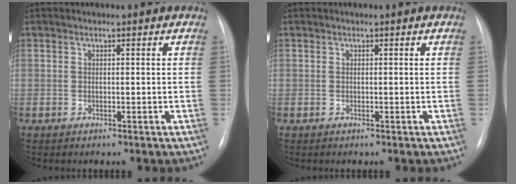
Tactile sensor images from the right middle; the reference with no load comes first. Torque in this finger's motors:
{"motor_torque": [-0.01, -0.01, 0.00, 0.00]}